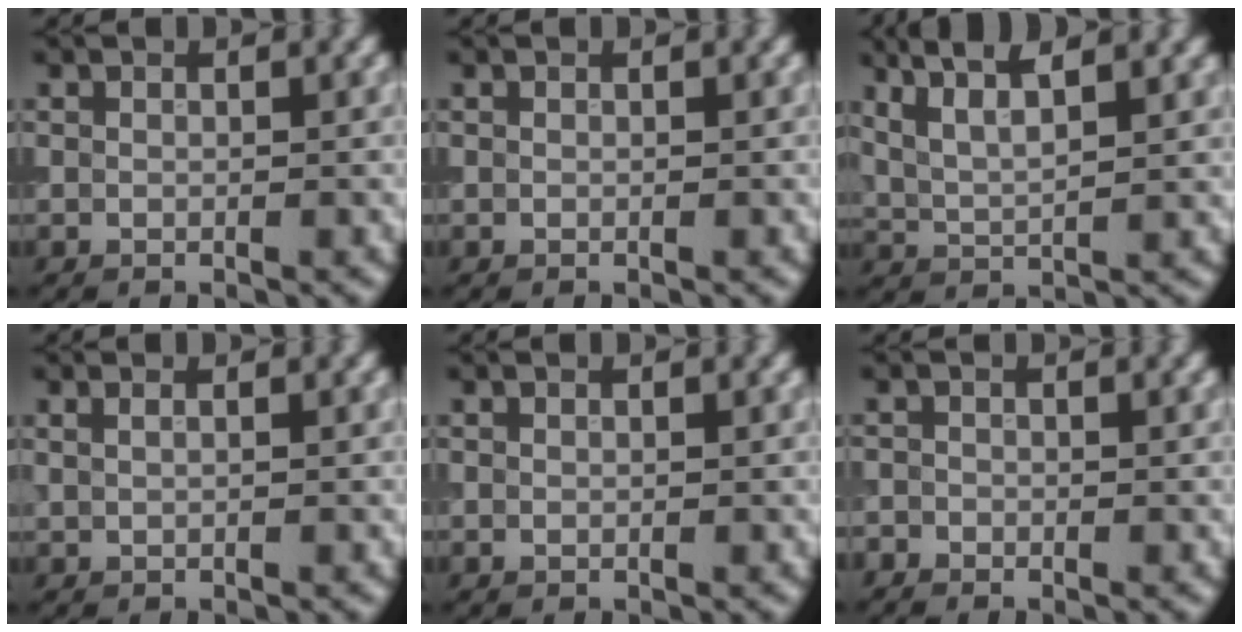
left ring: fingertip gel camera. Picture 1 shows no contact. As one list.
[{"total": 0.0}, {"total": 5.0, "force": [3.6, 1.2, 3.2], "torque": [-0.057, 0.029, 0.052]}, {"total": 1.3, "force": [0.7, 0.6, 0.9], "torque": [-0.004, 0.007, -0.003]}, {"total": 0.0}, {"total": 0.9, "force": [-0.9, -0.1, -0.3], "torque": [-0.001, 0.005, -0.018]}]